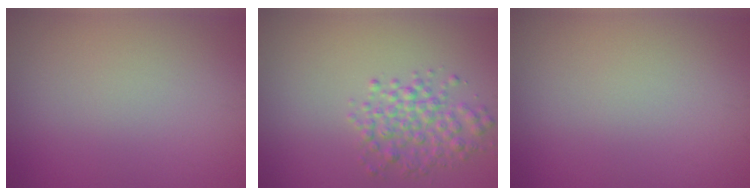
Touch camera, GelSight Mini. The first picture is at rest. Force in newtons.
{"total": 3.1, "press": 3.1, "slide": 0.0}
{"total": 0.0}